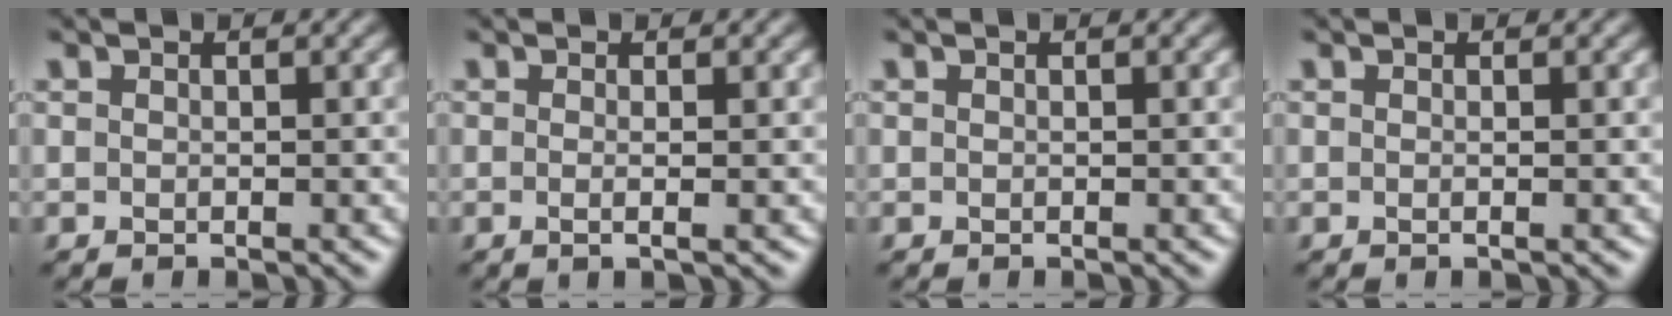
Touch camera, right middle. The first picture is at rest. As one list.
[{"total": 1.7, "force": [0.0, 0.6, 1.6], "torque": [-0.018, -0.006, -0.013]}, {"total": 0.0}, {"total": 0.6, "force": [0.0, 0.1, 0.5], "torque": [-0.010, -0.004, -0.003]}]